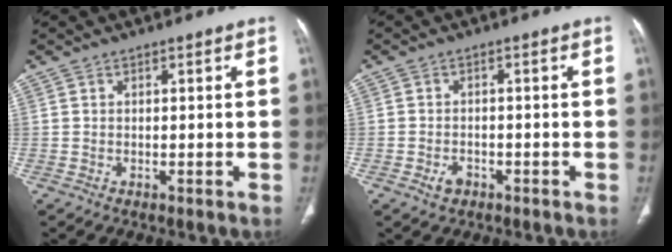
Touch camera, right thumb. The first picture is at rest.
{"total": 2.3, "force": [-1.2, 1.7, 1.1], "torque": [-0.017, 0.009, -0.016]}